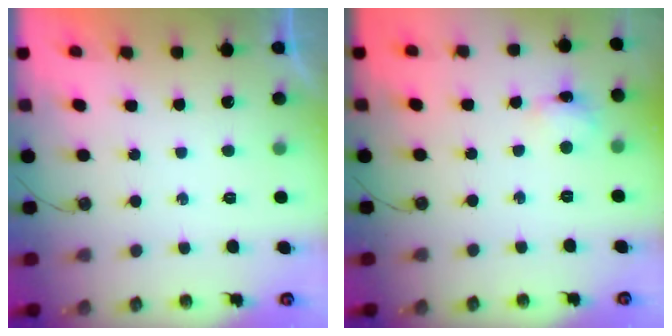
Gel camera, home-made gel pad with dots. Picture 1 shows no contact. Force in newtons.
{"total": 4.3, "press": 4.3, "slide": 0.1}